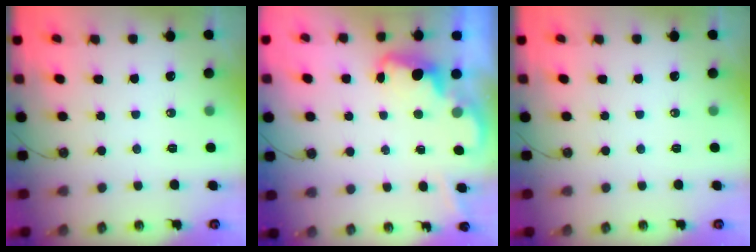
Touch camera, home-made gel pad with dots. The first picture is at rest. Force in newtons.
{"total": 2.3, "press": 2.2, "slide": 0.5}
{"total": 0.0}